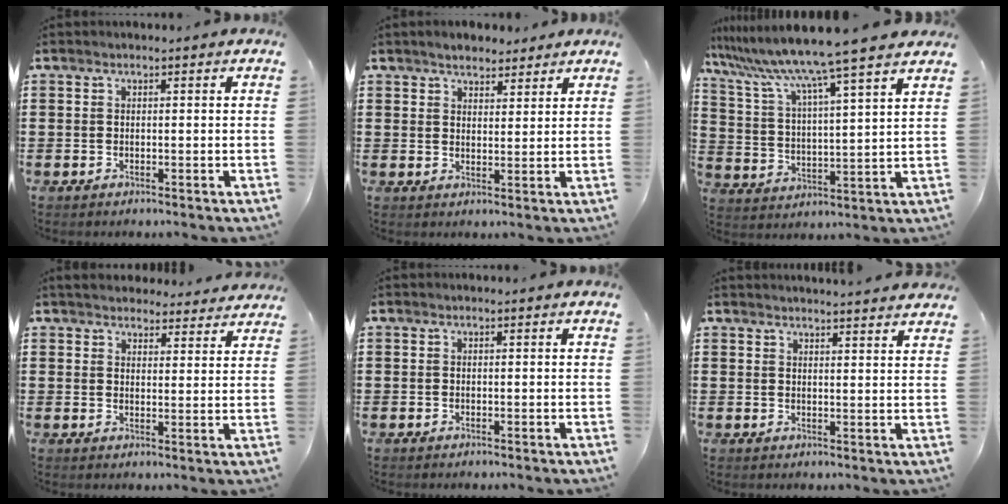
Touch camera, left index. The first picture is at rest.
{"total": 3.4, "force": [3.1, 1.3, 0.5], "torque": [-0.019, 0.001, 0.059]}
{"total": 9.1, "force": [8.1, -1.4, 3.9], "torque": [-0.110, -0.058, 0.128]}
{"total": 4.1, "force": [4.0, 0.6, 0.4], "torque": [-0.012, -0.017, 0.073]}
{"total": 0.0}
{"total": 2.6, "force": [2.5, -0.6, 0.0], "torque": [-0.007, -0.011, 0.046]}